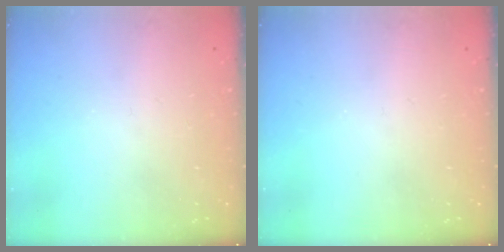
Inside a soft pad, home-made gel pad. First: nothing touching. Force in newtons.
{"total": 0.0}